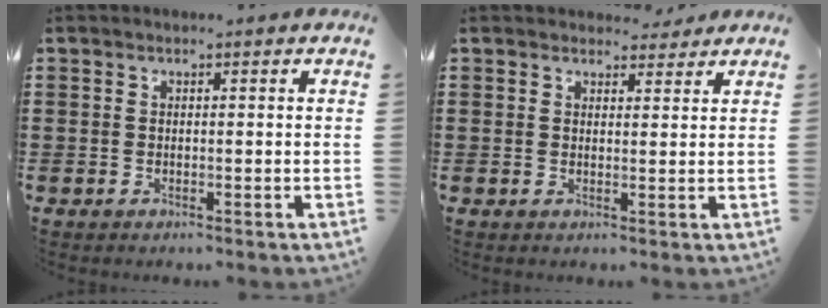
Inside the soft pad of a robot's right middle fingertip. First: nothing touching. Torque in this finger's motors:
{"motor_torque": [-0.02, 0.13, 0.00, -0.01]}